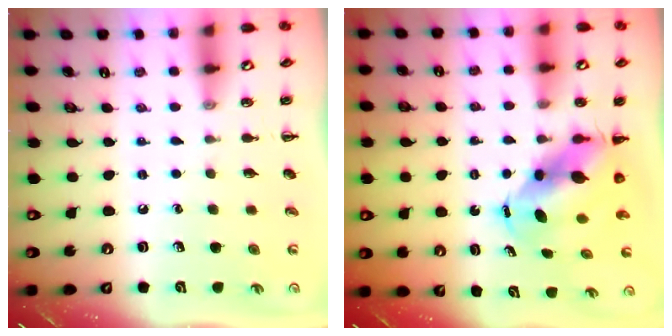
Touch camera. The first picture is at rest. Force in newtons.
{"total": 7.2, "press": 6.9, "slide": 2.0}